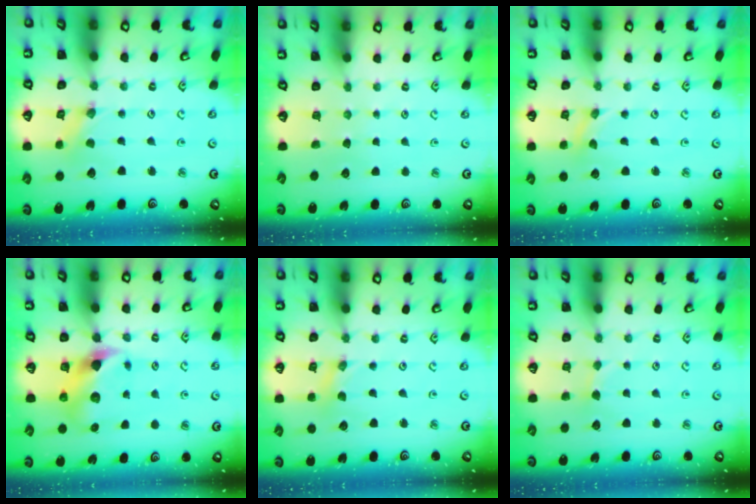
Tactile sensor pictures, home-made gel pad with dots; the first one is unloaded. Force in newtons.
{"total": 0.0}
{"total": 0.0}
{"total": 7.3, "press": 7.2, "slide": 1.2}
{"total": 1.4, "press": 1.4, "slide": 0.3}
{"total": 1.3, "press": 1.3, "slide": 0.2}